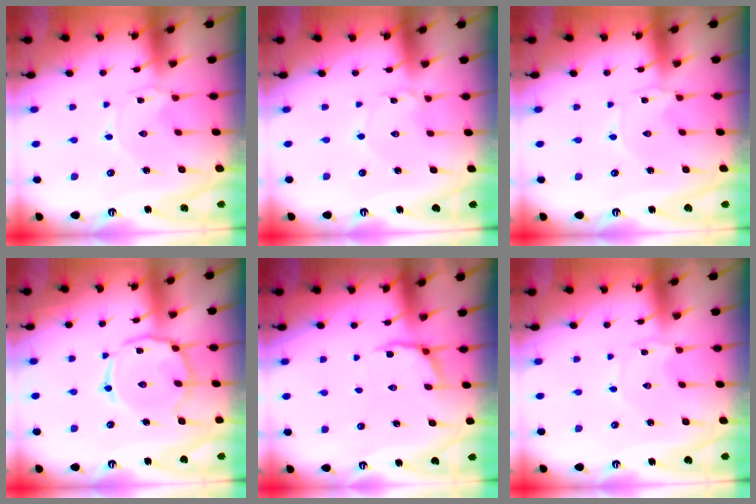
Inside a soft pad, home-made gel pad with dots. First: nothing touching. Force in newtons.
{"total": 1.7, "press": 1.7, "slide": 0.1}
{"total": 0.0}
{"total": 12.5, "press": 12.5, "slide": 1.0}
{"total": 5.0, "press": 4.3, "slide": 2.4}
{"total": 0.6, "press": 0.6, "slide": 0.1}